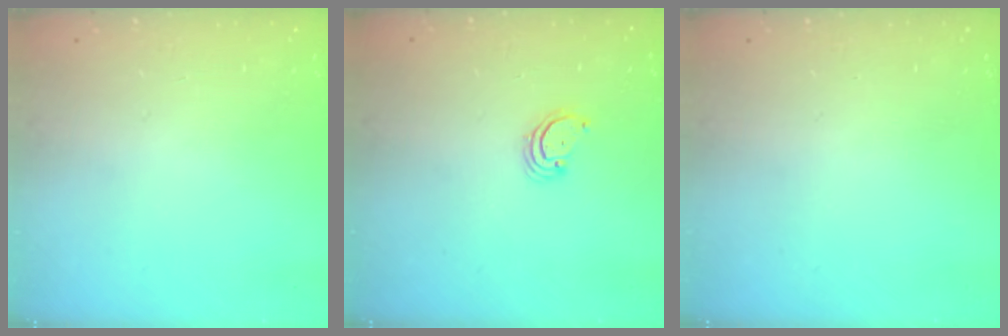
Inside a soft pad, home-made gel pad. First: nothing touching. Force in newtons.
{"total": 2.3, "press": 2.3, "slide": 0.2}
{"total": 0.0}